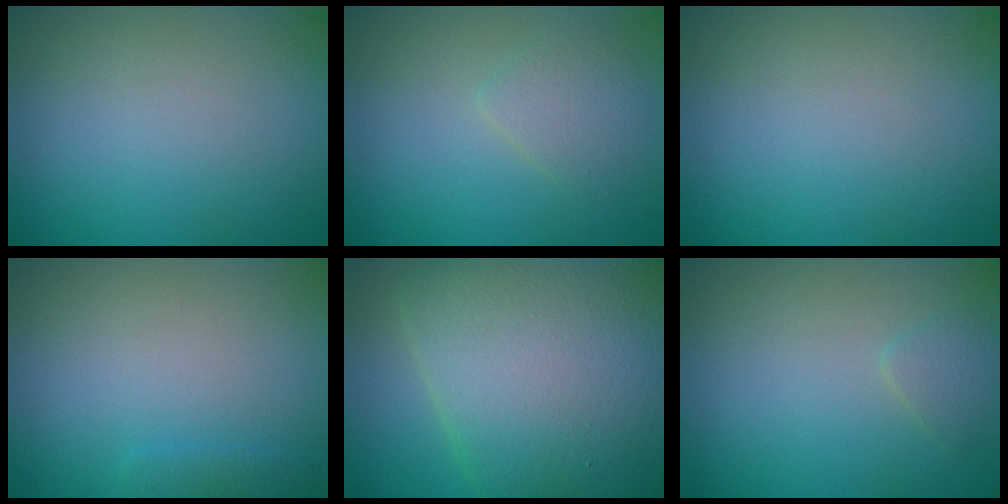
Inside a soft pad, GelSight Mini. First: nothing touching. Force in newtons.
{"total": 1.9, "press": 1.9, "slide": 0.1}
{"total": 0.0}
{"total": 0.9, "press": 0.9, "slide": 0.0}
{"total": 14.8, "press": 14.8, "slide": 0.4}
{"total": 1.1, "press": 1.1, "slide": 0.0}